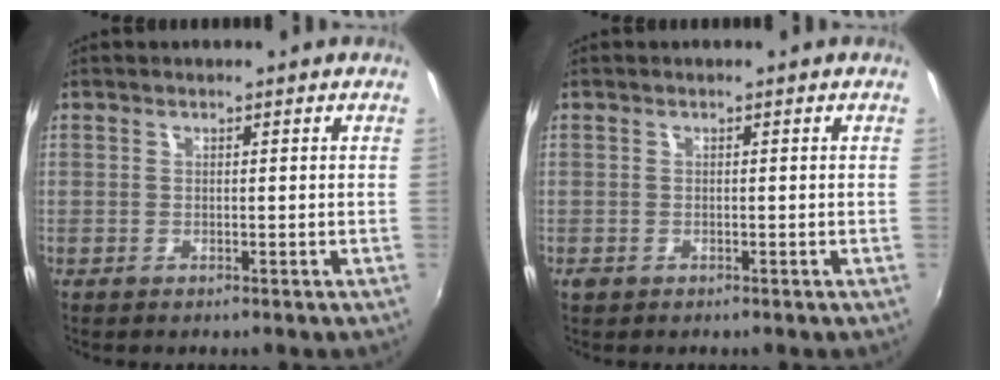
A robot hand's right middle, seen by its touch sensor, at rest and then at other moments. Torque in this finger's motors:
{"motor_torque": [0.23, -0.28, 0.03, 0.01]}